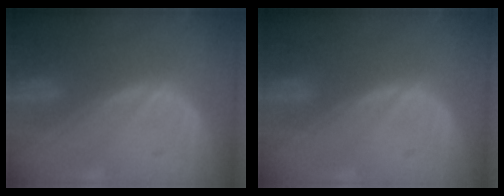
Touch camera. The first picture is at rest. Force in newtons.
{"total": 0.0}